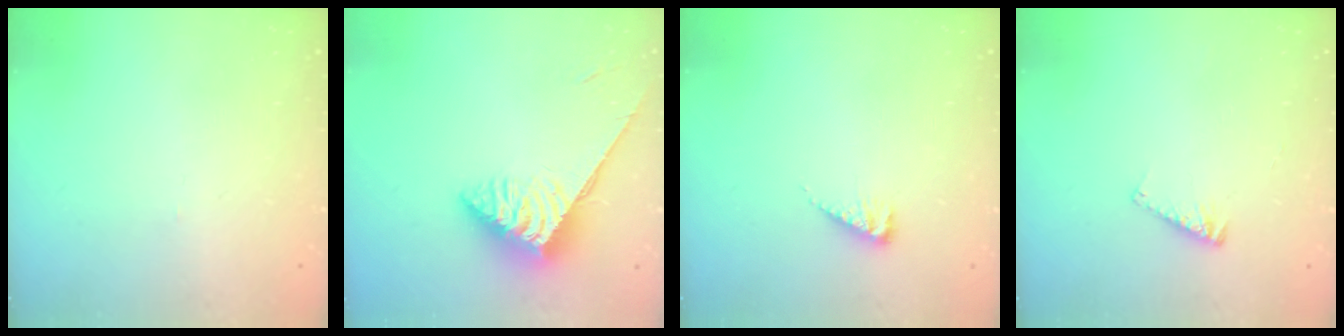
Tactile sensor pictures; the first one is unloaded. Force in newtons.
{"total": 6.0, "press": 6.0, "slide": 0.1}
{"total": 5.2, "press": 5.1, "slide": 0.6}
{"total": 4.6, "press": 4.6, "slide": 0.5}